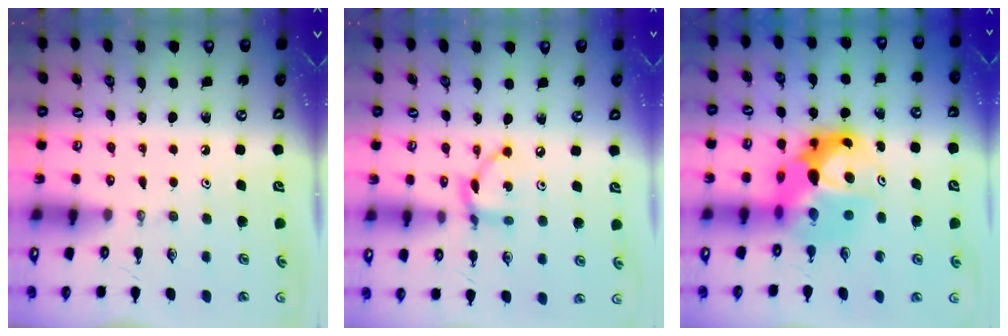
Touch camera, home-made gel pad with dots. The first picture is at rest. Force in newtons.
{"total": 9.3, "press": 9.3, "slide": 0.5}
{"total": 12.8, "press": 12.8, "slide": 0.8}